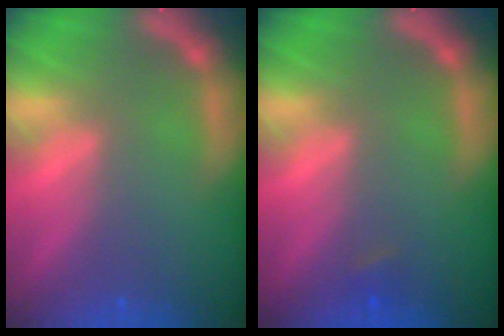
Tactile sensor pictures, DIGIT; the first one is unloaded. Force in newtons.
{"total": 0.9}